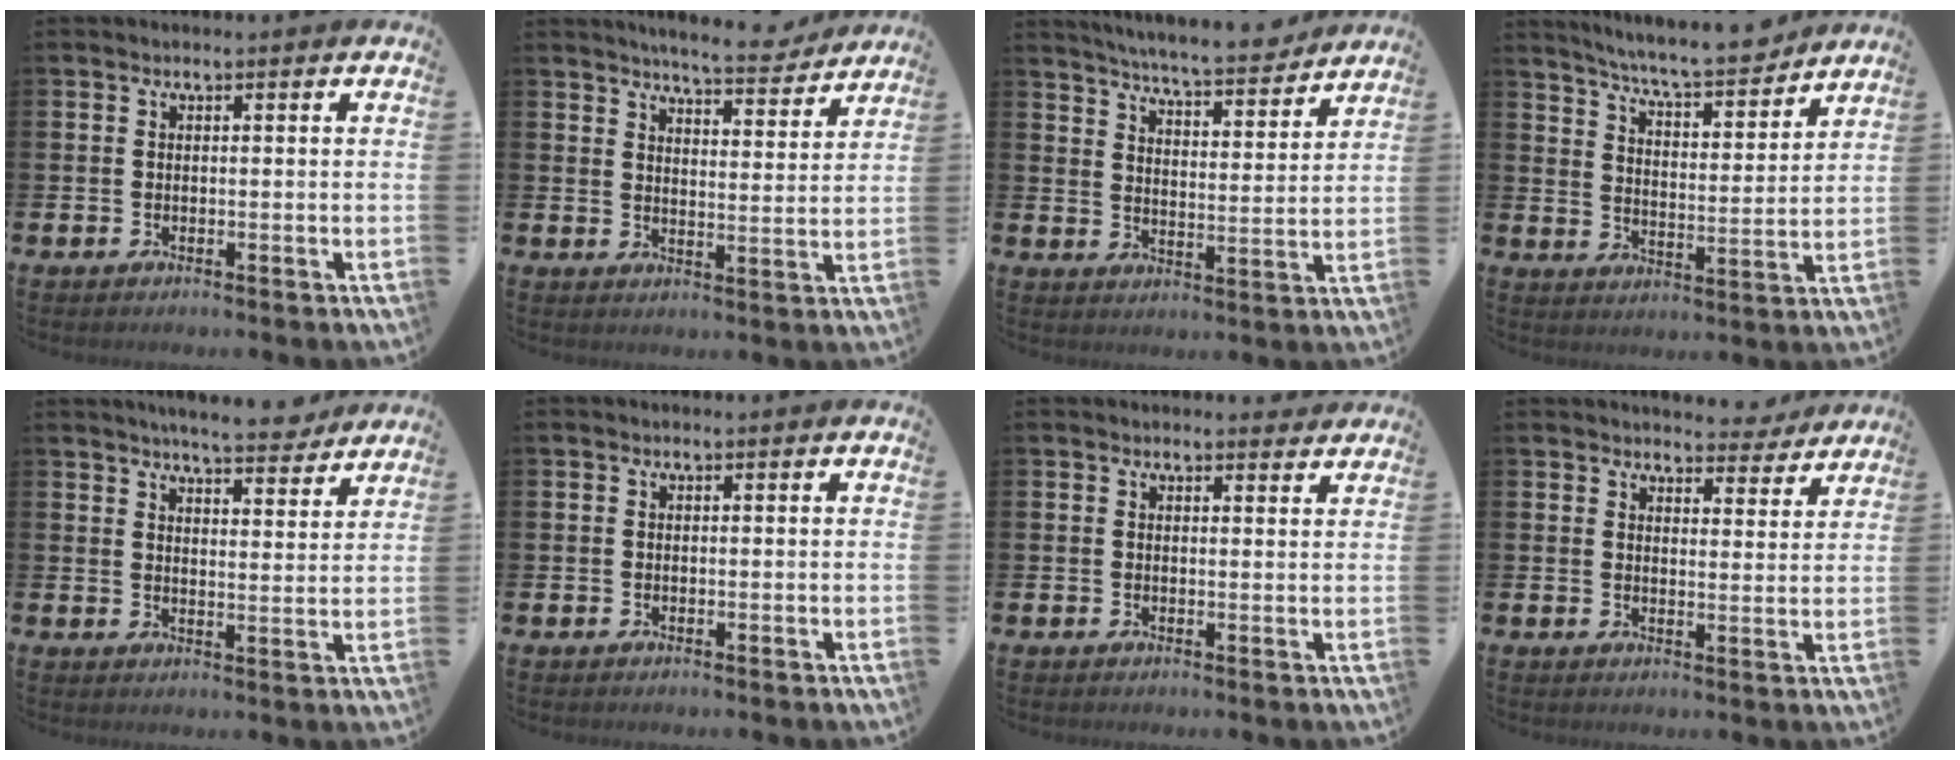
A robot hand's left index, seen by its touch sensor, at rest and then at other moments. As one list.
[{"total": 6.2, "force": [6.1, 0.5, 1.4], "torque": [-0.026, -0.039, 0.104]}, {"total": 6.5, "force": [6.3, 0.2, 1.6], "torque": [-0.050, -0.045, 0.107]}, {"total": 7.4, "force": [7.1, 0.3, 2.2], "torque": [-0.066, -0.057, 0.120]}, {"total": 6.3, "force": [6.1, 0.5, 1.6], "torque": [-0.030, -0.035, 0.107]}, {"total": 0.0}, {"total": 1.4, "force": [1.3, 0.2, 0.0], "torque": [0.007, -0.005, 0.023]}, {"total": 4.7, "force": [4.5, 1.2, 0.3], "torque": [-0.001, -0.031, 0.079]}]